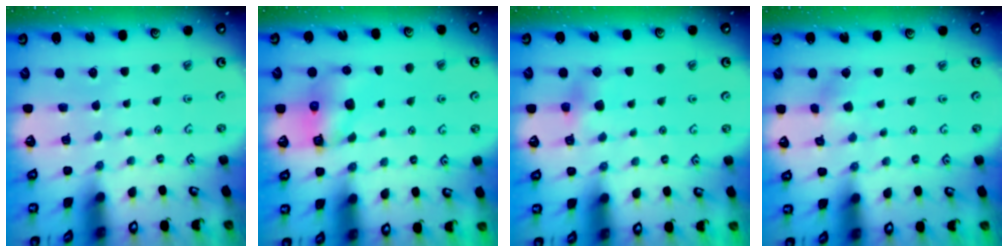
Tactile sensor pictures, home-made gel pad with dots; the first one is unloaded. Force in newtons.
{"total": 6.7, "press": 6.6, "slide": 1.0}
{"total": 5.4, "press": 5.3, "slide": 0.5}
{"total": 2.9, "press": 2.8, "slide": 0.3}